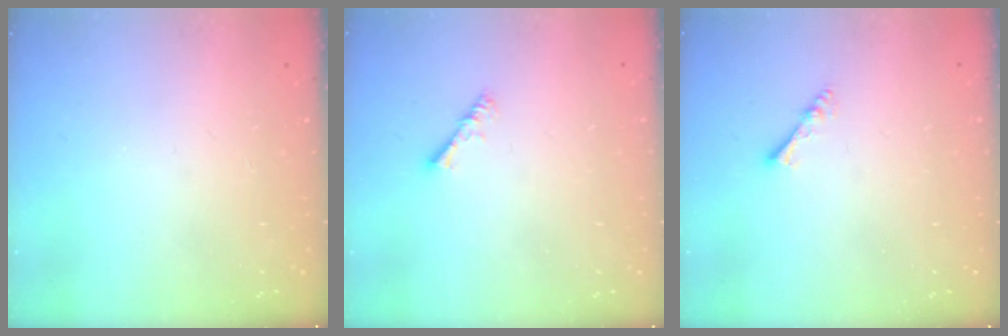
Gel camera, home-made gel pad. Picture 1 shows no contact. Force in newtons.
{"total": 2.8, "press": 2.8, "slide": 0.5}
{"total": 2.7, "press": 2.7, "slide": 0.4}